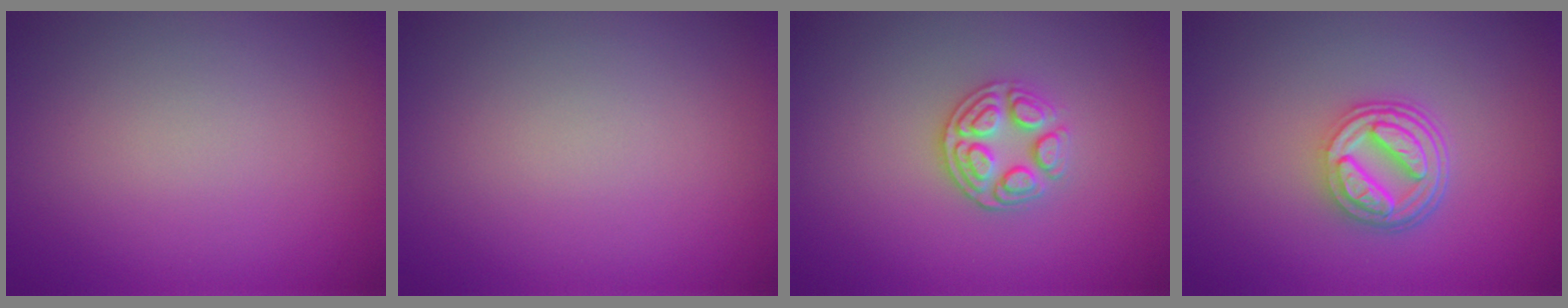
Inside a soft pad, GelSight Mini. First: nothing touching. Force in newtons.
{"total": 0.0}
{"total": 3.2, "press": 2.9, "slide": 1.4}
{"total": 4.9, "press": 3.6, "slide": 3.3}